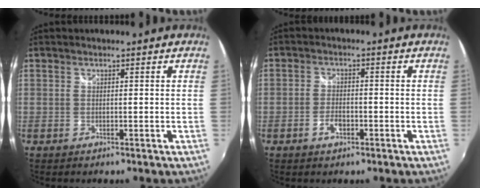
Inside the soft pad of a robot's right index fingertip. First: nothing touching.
{"total": 3.3, "force": [-1.7, 1.8, 2.3], "torque": [-0.050, 0.003, -0.030]}